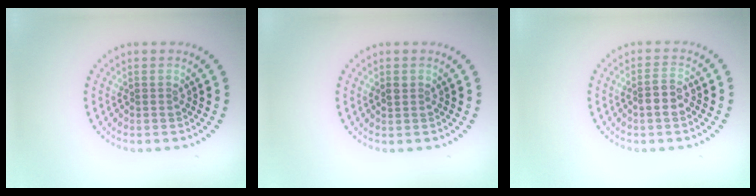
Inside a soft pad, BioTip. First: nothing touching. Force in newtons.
{"total": 0.9, "press": 0.8, "slide": 0.3}
{"total": 1.8, "press": 1.7, "slide": 0.6}